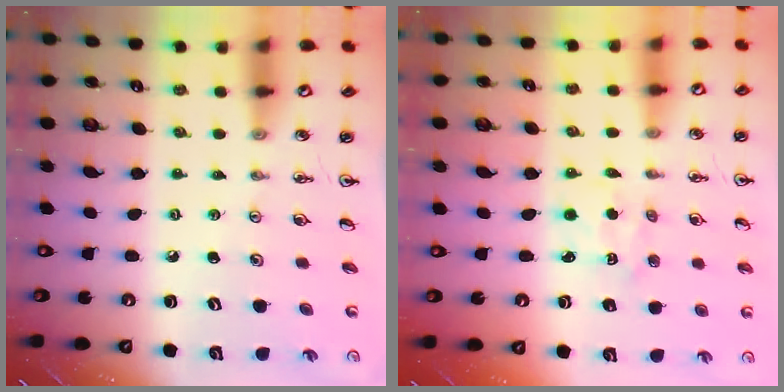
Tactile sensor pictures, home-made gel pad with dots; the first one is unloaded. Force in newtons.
{"total": 2.4, "press": 2.4, "slide": 0.3}